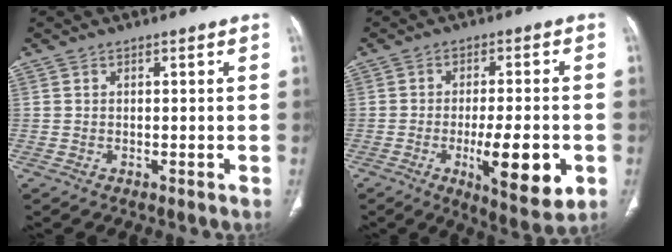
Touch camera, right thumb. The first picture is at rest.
{"total": 13.0, "force": [-3.8, 3.8, 11.9], "torque": [-0.171, -0.006, -0.049]}